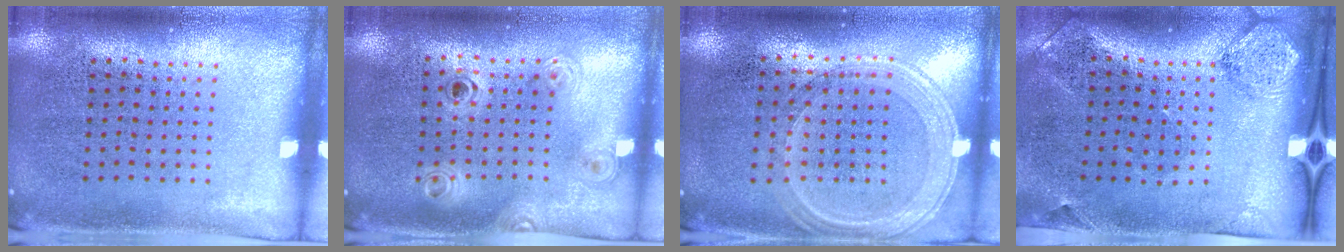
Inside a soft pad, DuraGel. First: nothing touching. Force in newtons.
{"total": 1.2, "press": 1.0, "slide": 0.6}
{"total": 1.3, "press": 1.2, "slide": 0.5}
{"total": 1.9, "press": 1.1, "slide": 1.5}